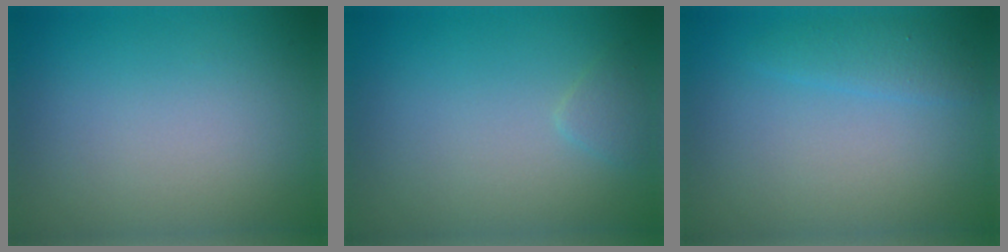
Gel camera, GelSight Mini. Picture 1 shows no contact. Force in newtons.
{"total": 0.9, "press": 0.9, "slide": 0.1}
{"total": 1.7, "press": 1.7, "slide": 0.2}